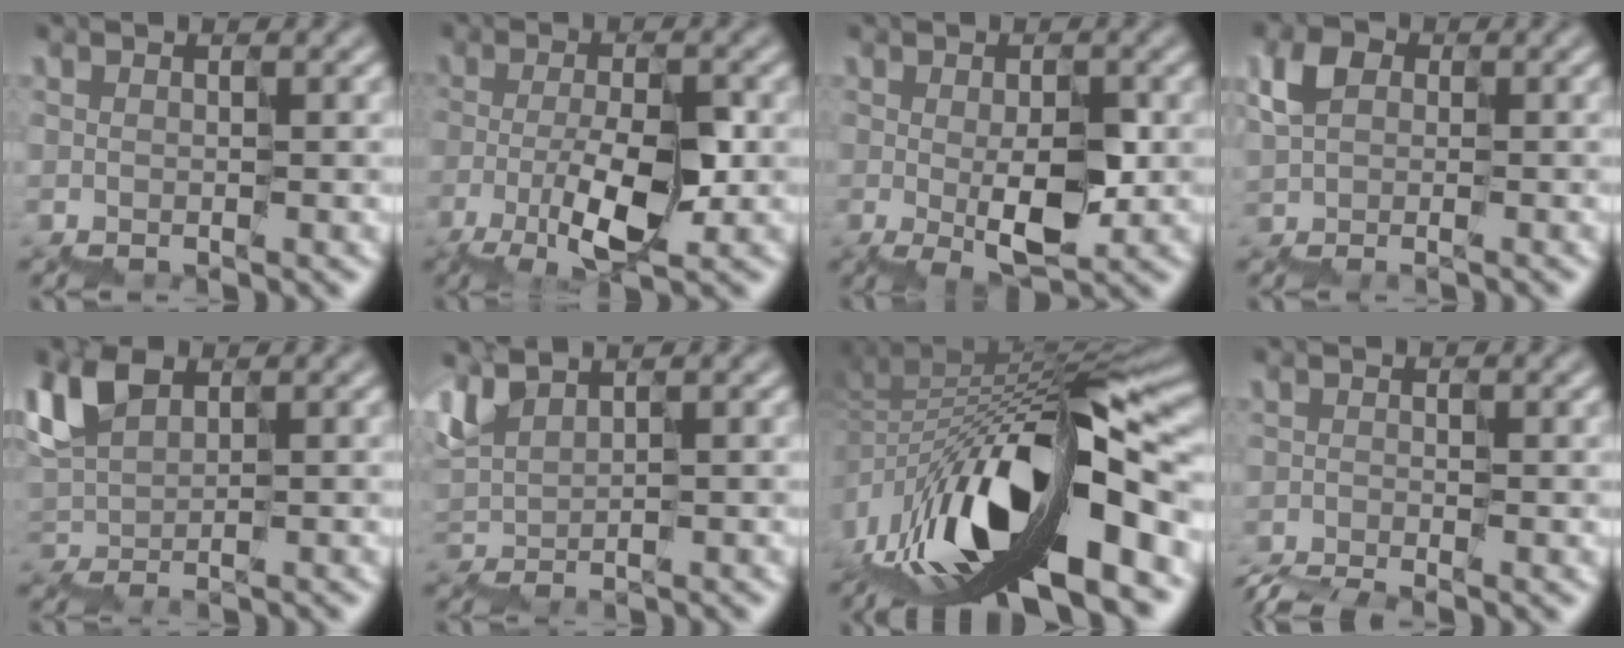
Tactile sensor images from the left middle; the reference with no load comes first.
{"total": 5.0, "force": [-1.5, 1.5, 4.5], "torque": [-0.083, 0.003, -0.028]}
{"total": 4.2, "force": [-0.3, 1.8, 3.7], "torque": [-0.061, 0.002, 0.001]}
{"total": 2.8, "force": [-0.2, 2.4, 1.5], "torque": [-0.023, 0.008, -0.016]}
{"total": 3.4, "force": [1.0, 1.9, 2.7], "torque": [-0.055, 0.009, 0.013]}
{"total": 2.2, "force": [1.7, 0.7, 1.2], "torque": [-0.033, 0.002, 0.034]}
{"total": 15.3, "force": [-5.7, 5.6, 13.1], "torque": [-0.216, 0.029, -0.098]}
{"total": 4.1, "force": [-4.0, 0.3, 0.9], "torque": [-0.020, -0.019, -0.076]}